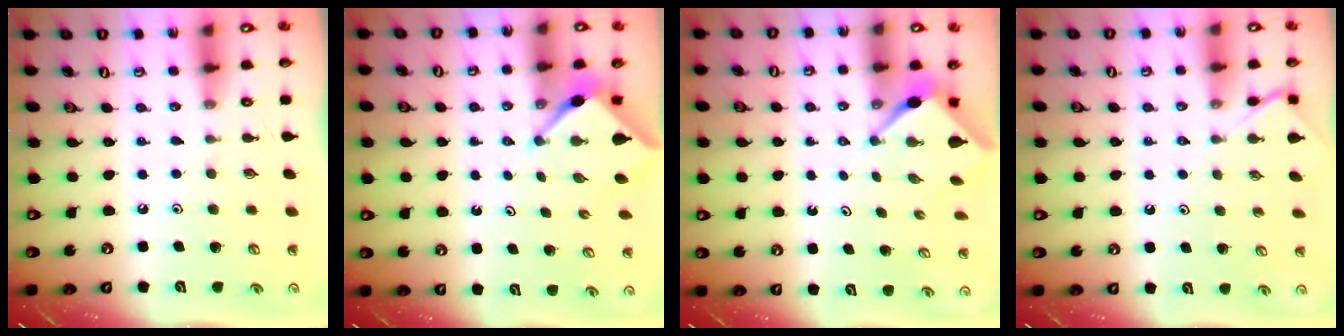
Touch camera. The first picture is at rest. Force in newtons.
{"total": 3.9, "press": 3.9, "slide": 0.3}
{"total": 2.7, "press": 2.7, "slide": 0.0}
{"total": 4.5, "press": 4.5, "slide": 0.5}